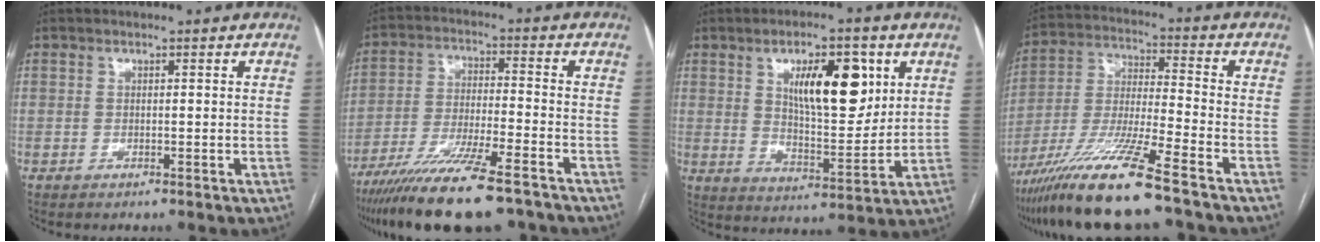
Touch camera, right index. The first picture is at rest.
{"total": 17.5, "force": [-13.5, 2.0, 11.1], "torque": [-0.196, -0.045, -0.229]}
{"total": 13.0, "force": [4.9, 4.6, 11.1], "torque": [-0.177, 0.003, 0.085]}
{"total": 15.2, "force": [-11.2, -0.8, 10.3], "torque": [-0.216, -0.032, -0.210]}